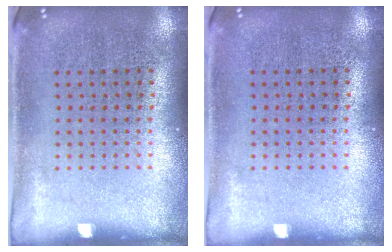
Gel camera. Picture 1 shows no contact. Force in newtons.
{"total": 0.0}